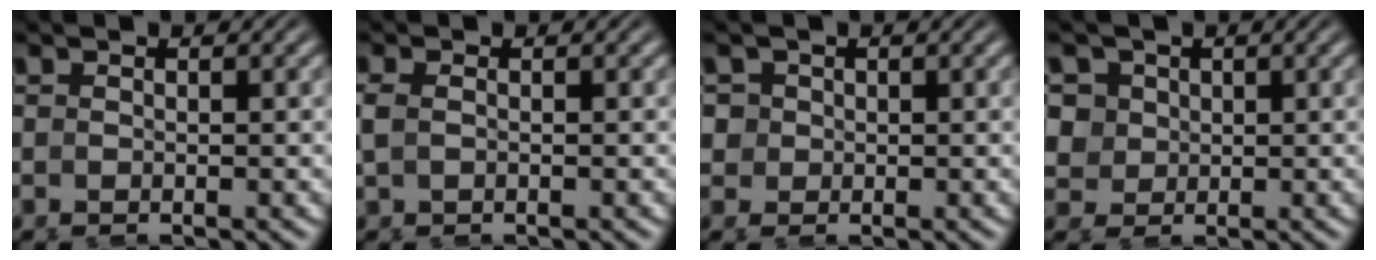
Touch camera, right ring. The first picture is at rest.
{"total": 1.0, "force": [-0.2, 0.5, 0.9], "torque": [-0.033, -0.004, 0.004]}
{"total": 4.7, "force": [0.5, 4.2, 1.9], "torque": [-0.059, -0.009, 0.010]}
{"total": 6.7, "force": [0.7, 5.9, 3.0], "torque": [-0.079, -0.017, 0.018]}